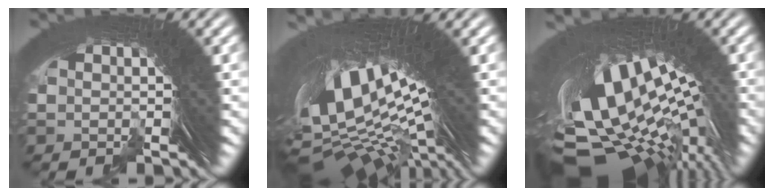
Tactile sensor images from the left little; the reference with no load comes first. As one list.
[{"total": 14.4, "force": [1.7, 4.8, 13.5], "torque": [-0.243, 0.002, 0.039]}, {"total": 13.8, "force": [1.3, 7.7, 11.3], "torque": [-0.203, 0.020, 0.018]}]